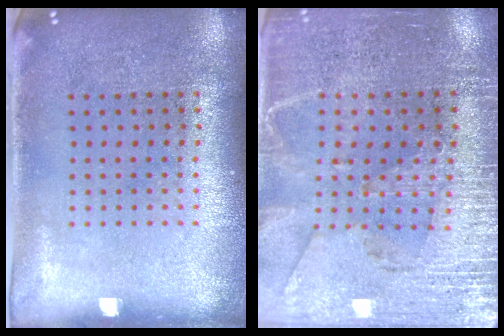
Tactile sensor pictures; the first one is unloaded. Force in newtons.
{"total": 3.1, "press": 2.9, "slide": 1.2}